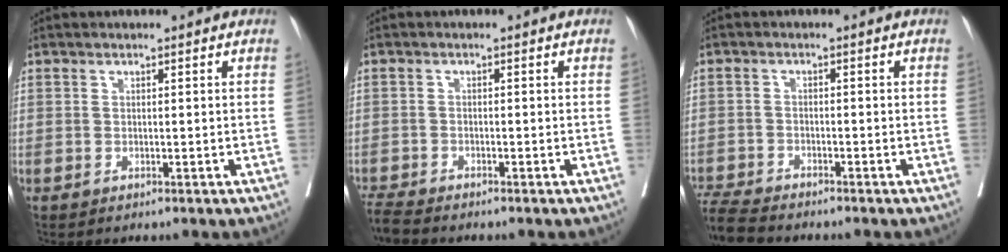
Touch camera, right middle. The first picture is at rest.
{"total": 3.1, "force": [-3.0, -0.1, 0.8], "torque": [-0.015, -0.015, -0.058]}
{"total": 5.6, "force": [-5.4, 0.1, 1.5], "torque": [-0.025, -0.019, -0.099]}